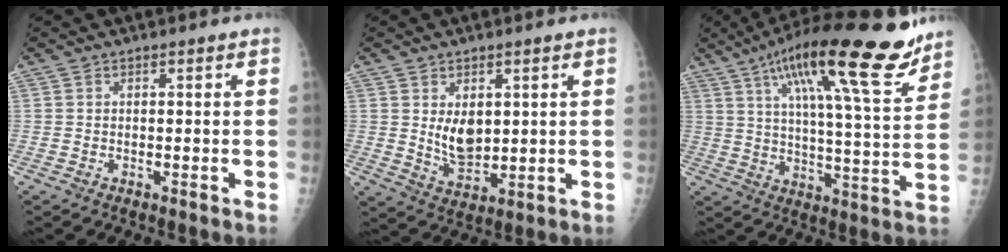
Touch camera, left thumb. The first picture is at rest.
{"total": 6.9, "force": [1.5, 4.3, 5.1], "torque": [-0.065, -0.021, 0.040]}
{"total": 23.5, "force": [14.6, 4.6, 17.8], "torque": [-0.261, -0.041, 0.227]}